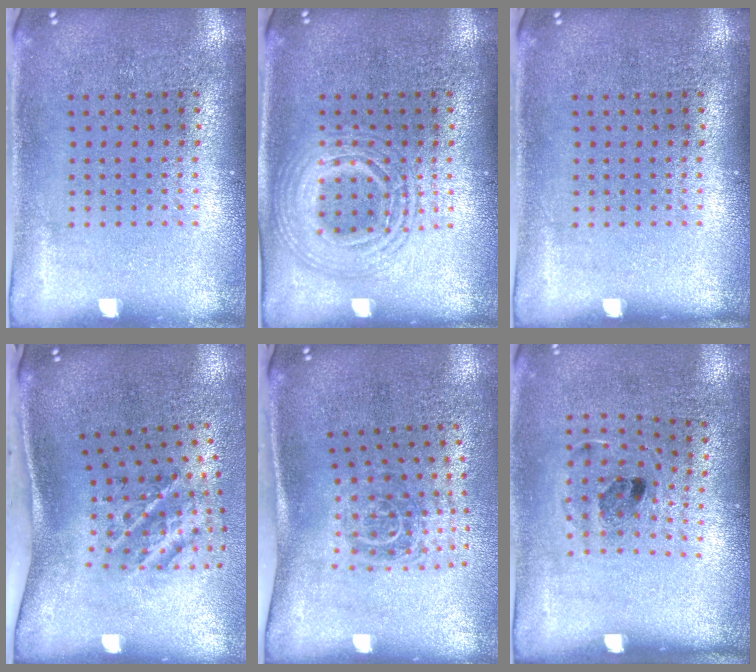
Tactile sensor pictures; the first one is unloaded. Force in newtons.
{"total": 2.8, "press": 2.8, "slide": 0.4}
{"total": 0.0}
{"total": 2.2, "press": 1.2, "slide": 1.8}
{"total": 1.8, "press": 1.2, "slide": 1.4}
{"total": 1.2, "press": 0.7, "slide": 0.9}